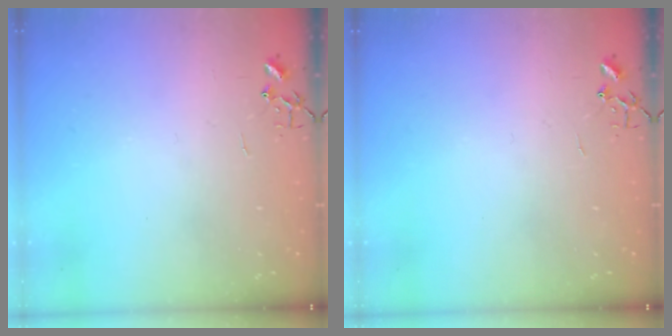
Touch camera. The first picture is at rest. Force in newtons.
{"total": 0.0}